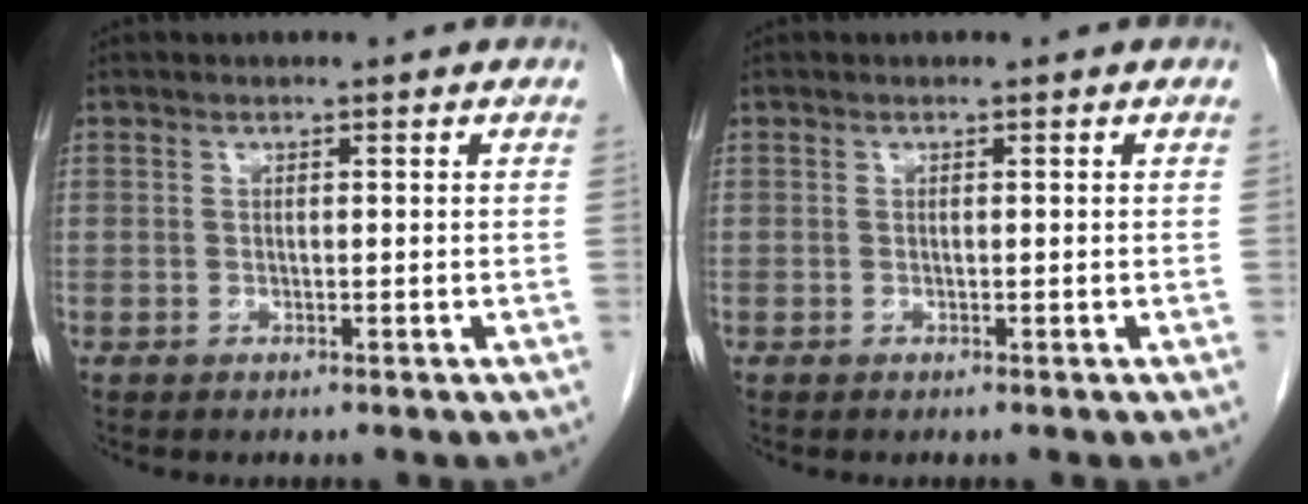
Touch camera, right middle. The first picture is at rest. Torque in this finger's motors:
{"motor_torque": [-0.03, 0.13, -0.02, -0.01]}